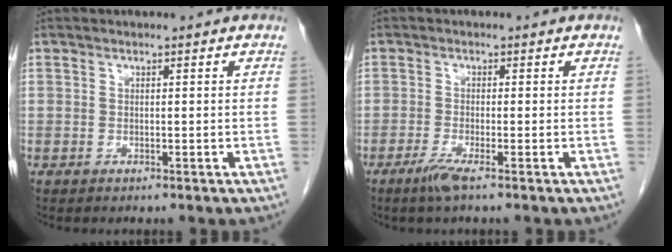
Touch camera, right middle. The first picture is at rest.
{"total": 2.6, "force": [-1.8, -0.1, 1.9], "torque": [-0.044, -0.007, -0.038]}